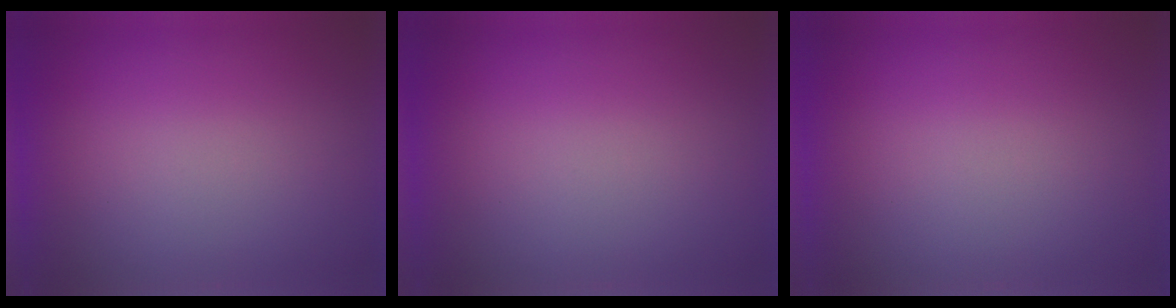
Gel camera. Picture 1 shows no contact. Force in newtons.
{"total": 0.0}
{"total": 0.0}